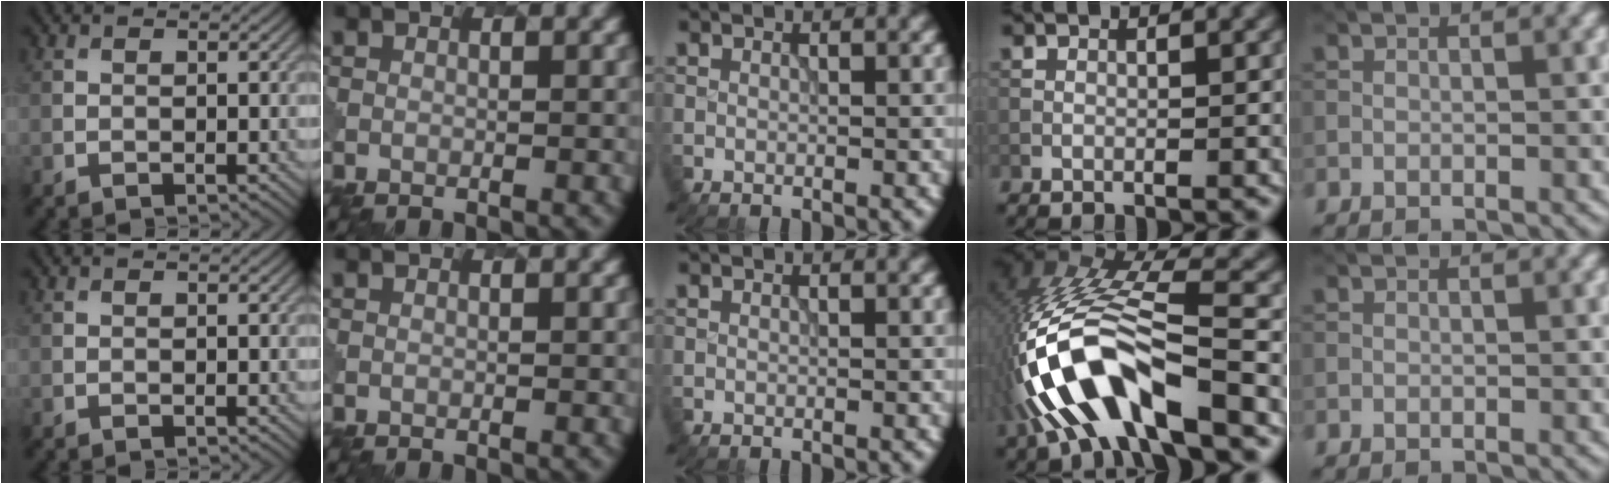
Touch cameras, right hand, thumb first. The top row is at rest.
{"ring": {"total": 12.3, "force": [-5.3, 4.4, 10.1], "torque": [-0.215, 0.006, -0.096]}}